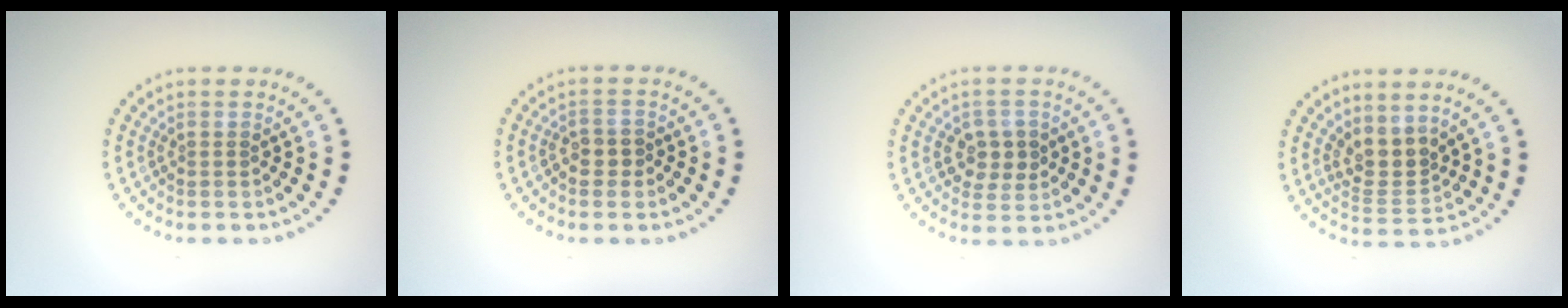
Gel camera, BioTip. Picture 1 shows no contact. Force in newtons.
{"total": 1.2, "press": 1.1, "slide": 0.3}
{"total": 2.8, "press": 2.8, "slide": 0.5}
{"total": 3.0, "press": 2.4, "slide": 1.9}